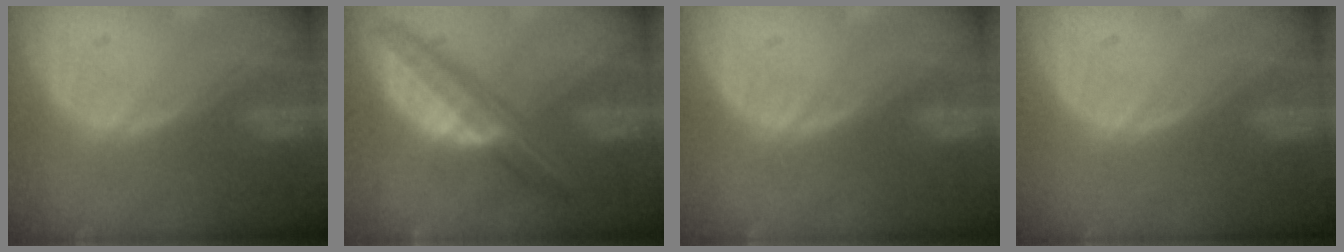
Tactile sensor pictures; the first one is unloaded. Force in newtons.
{"total": 7.8, "press": 6.6, "slide": 4.1}
{"total": 0.0}
{"total": 0.0}